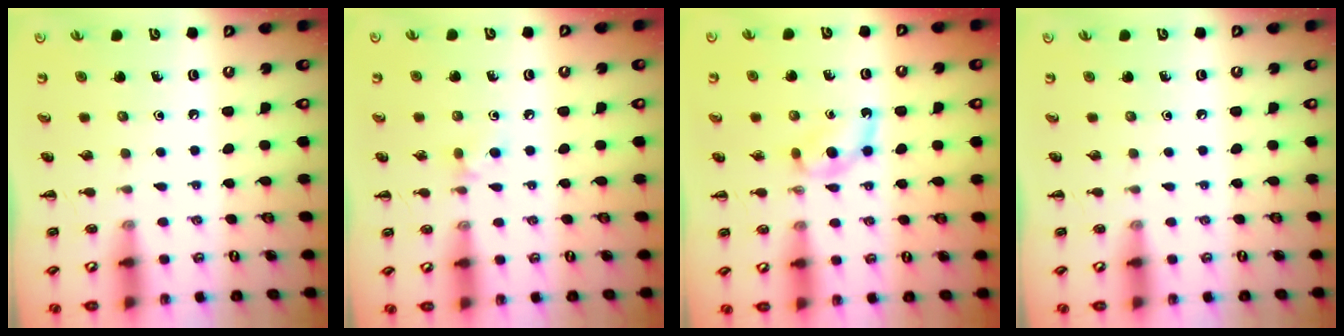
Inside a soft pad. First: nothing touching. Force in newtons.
{"total": 5.0, "press": 4.6, "slide": 2.0}
{"total": 4.8, "press": 4.3, "slide": 1.9}
{"total": 0.0}